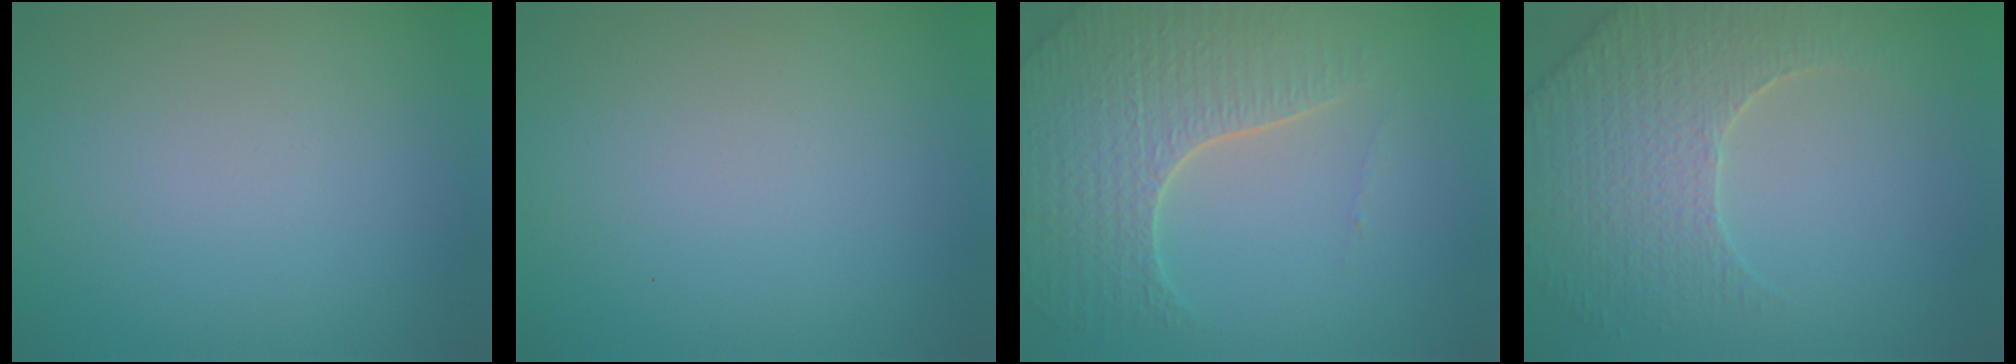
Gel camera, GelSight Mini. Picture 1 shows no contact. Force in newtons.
{"total": 0.0}
{"total": 6.2, "press": 4.9, "slide": 3.9}
{"total": 5.1, "press": 4.6, "slide": 2.1}